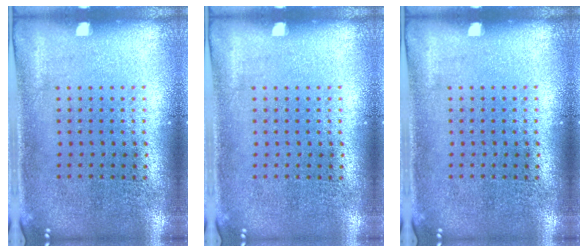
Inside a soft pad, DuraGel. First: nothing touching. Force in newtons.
{"total": 0.0}
{"total": 0.0}